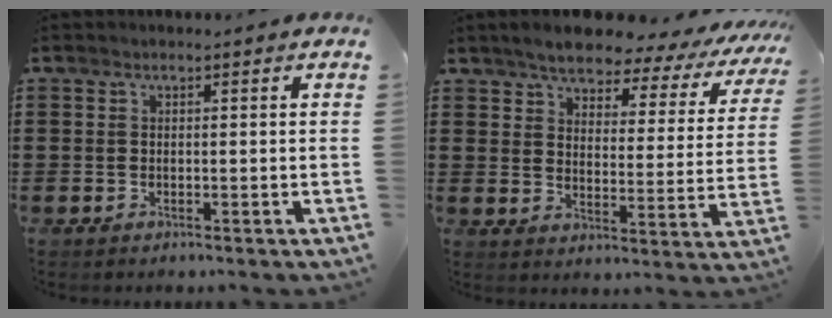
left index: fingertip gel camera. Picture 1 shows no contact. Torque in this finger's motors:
{"motor_torque": [2.14, 0.00, 1.05, 0.09]}